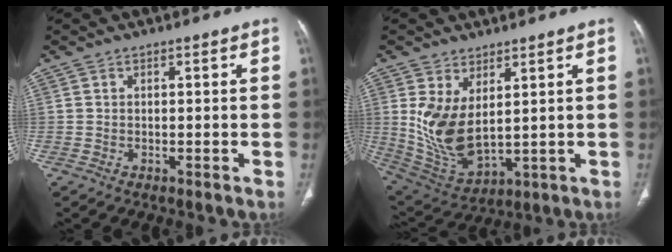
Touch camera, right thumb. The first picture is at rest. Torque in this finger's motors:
{"motor_torque": [-0.09, 0.85, 0.80, 0.82, 0.38]}